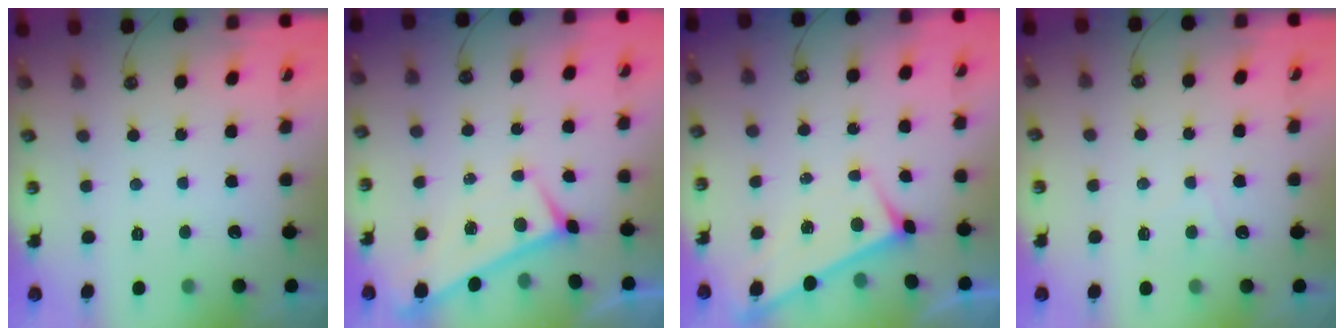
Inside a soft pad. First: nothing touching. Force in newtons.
{"total": 0.0}
{"total": 3.1, "press": 3.1, "slide": 0.3}
{"total": 2.2, "press": 2.2, "slide": 0.3}